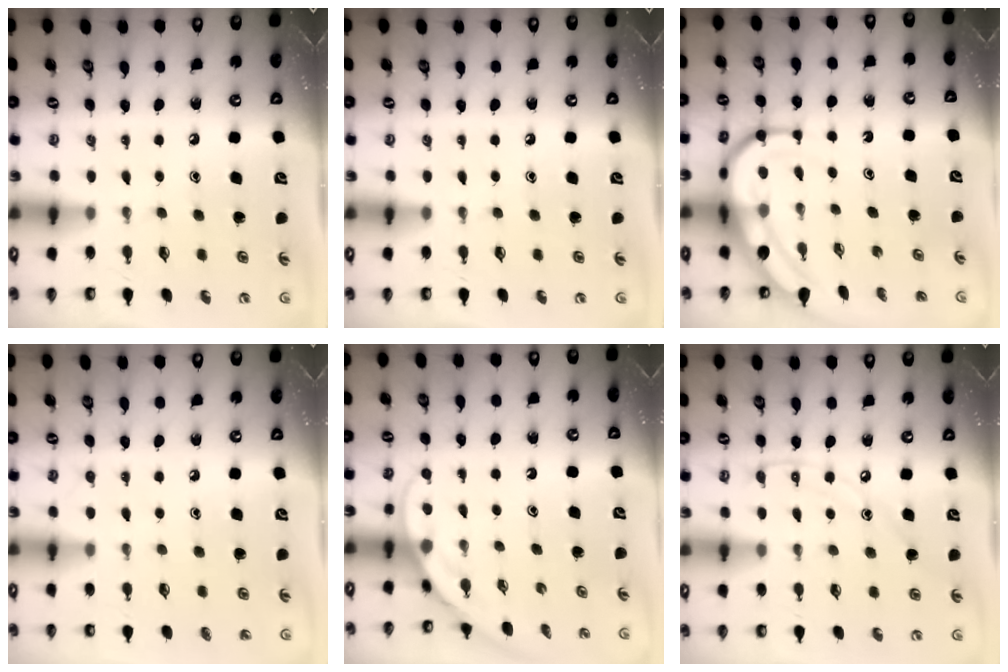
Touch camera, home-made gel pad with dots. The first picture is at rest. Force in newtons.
{"total": 0.0}
{"total": 11.1, "press": 11.0, "slide": 1.2}
{"total": 5.2, "press": 5.2, "slide": 0.4}
{"total": 4.2, "press": 4.2, "slide": 0.3}
{"total": 8.7, "press": 8.6, "slide": 0.8}